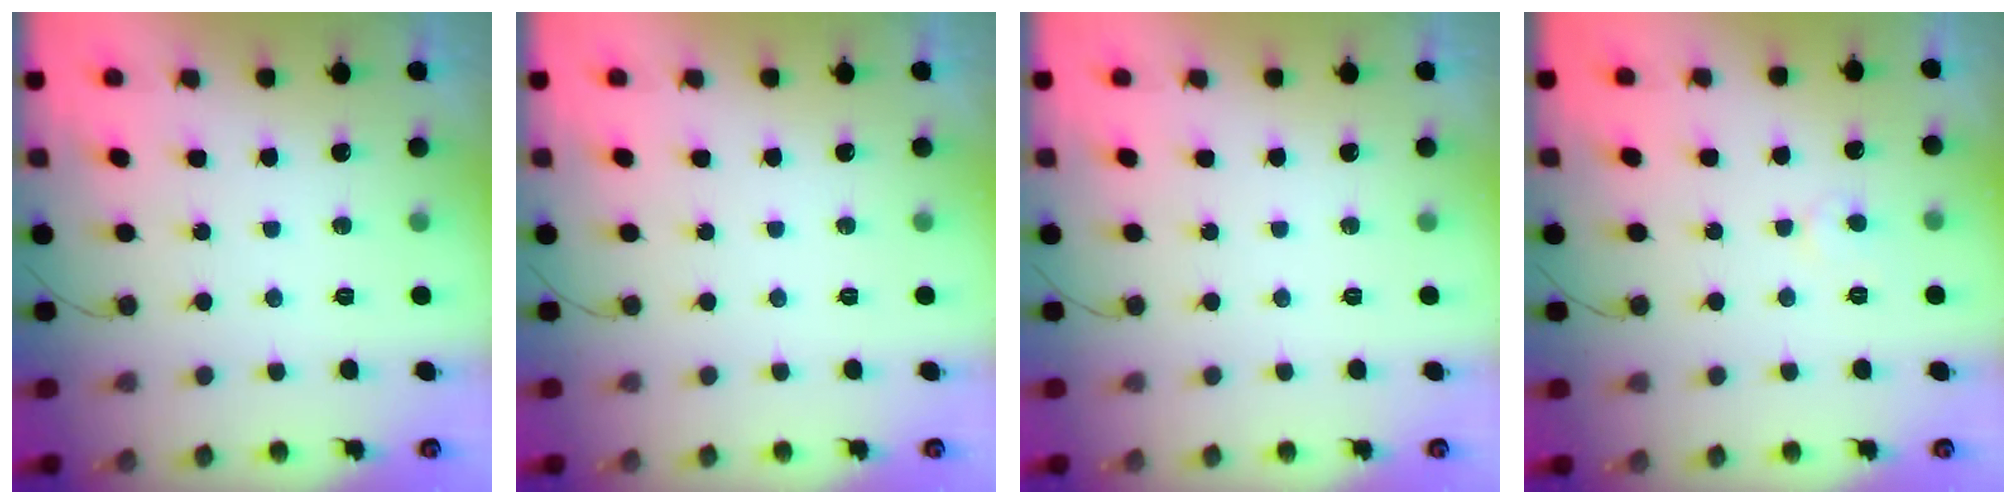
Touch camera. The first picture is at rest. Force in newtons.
{"total": 0.0}
{"total": 0.0}
{"total": 3.3, "press": 3.2, "slide": 0.4}